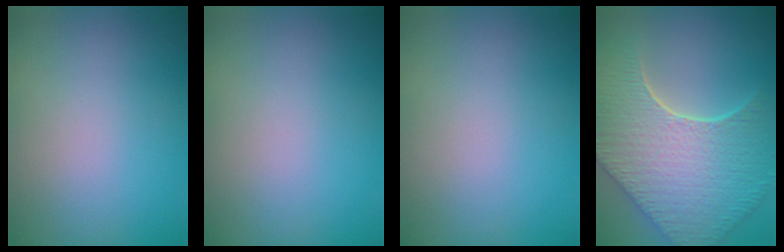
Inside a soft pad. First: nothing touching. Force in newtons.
{"total": 0.0}
{"total": 0.0}
{"total": 9.7, "press": 7.1, "slide": 6.6}